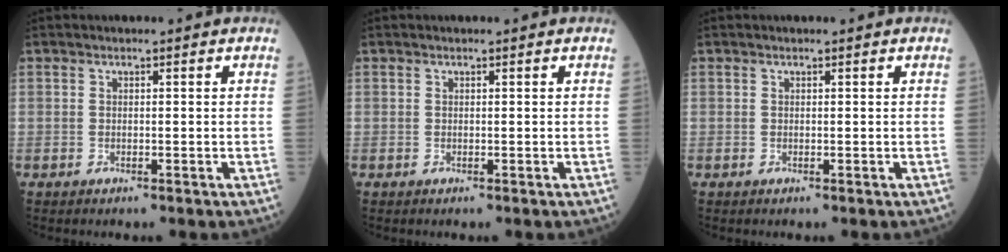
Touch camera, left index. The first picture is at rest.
{"total": 0.0}
{"total": 0.0}